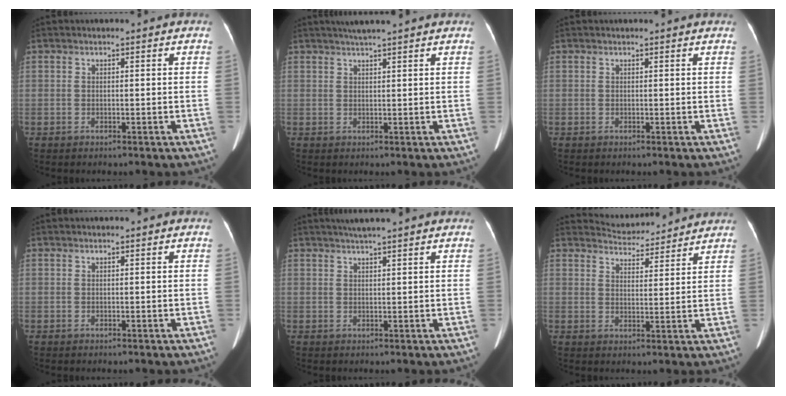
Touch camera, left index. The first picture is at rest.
{"total": 5.3, "force": [4.5, -0.3, 2.8], "torque": [-0.046, 0.025, 0.067]}
{"total": 1.8, "force": [1.8, 0.2, 0.5], "torque": [-0.013, 0.011, 0.014]}
{"total": 0.0}
{"total": 5.1, "force": [4.3, -0.3, 2.7], "torque": [-0.043, 0.023, 0.065]}
{"total": 7.7, "force": [7.6, 1.2, 0.5], "torque": [-0.011, 0.014, 0.104]}